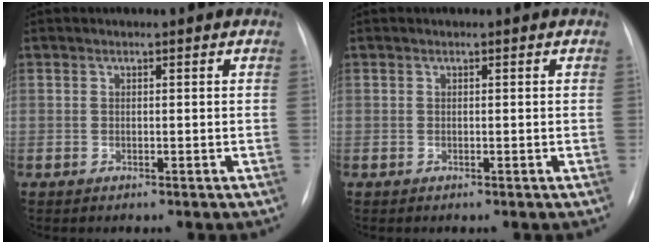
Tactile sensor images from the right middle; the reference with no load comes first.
{"total": 0.0}